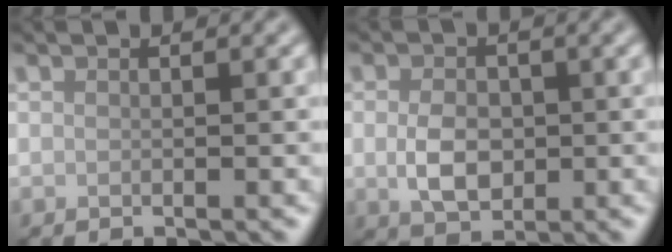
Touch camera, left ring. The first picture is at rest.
{"total": 3.6, "force": [-0.2, 2.5, 2.5], "torque": [-0.053, -0.002, -0.005]}